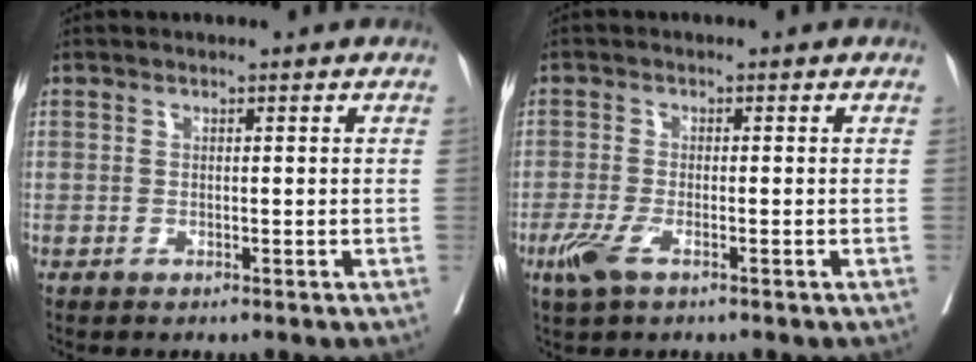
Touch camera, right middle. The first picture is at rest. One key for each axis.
{"total": 3.4, "fx": -1.9, "fy": 1.0, "fz": 2.7, "tx": -0.064, "ty": -0.006, "tz": -0.037}